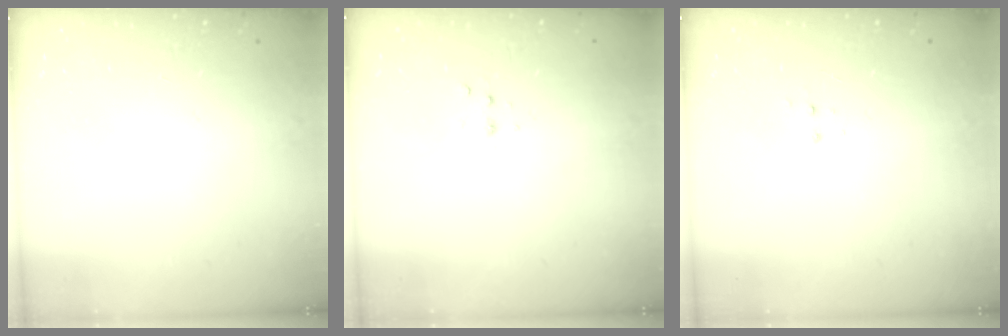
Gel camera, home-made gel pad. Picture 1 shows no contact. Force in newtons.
{"total": 2.8, "press": 2.8, "slide": 0.7}
{"total": 5.2, "press": 5.2, "slide": 0.3}